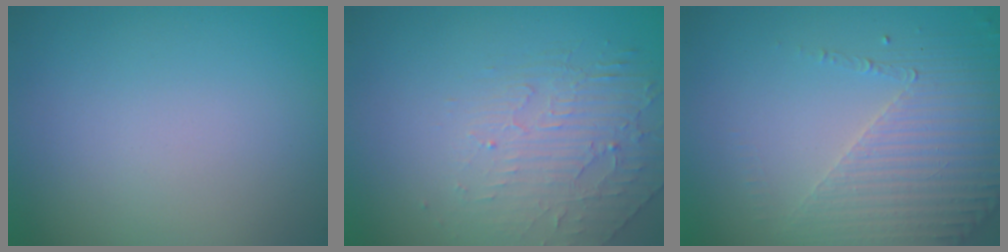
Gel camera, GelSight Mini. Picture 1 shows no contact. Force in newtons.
{"total": 2.2, "press": 1.5, "slide": 1.7}
{"total": 4.3, "press": 3.2, "slide": 2.9}